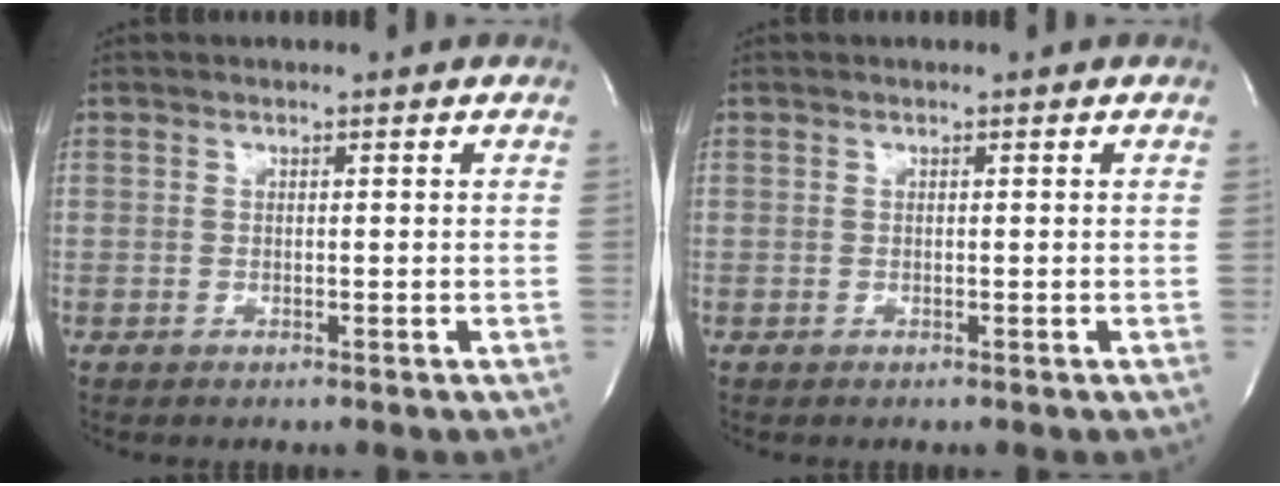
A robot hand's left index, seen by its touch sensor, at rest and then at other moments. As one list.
[{"total": 0.0}]